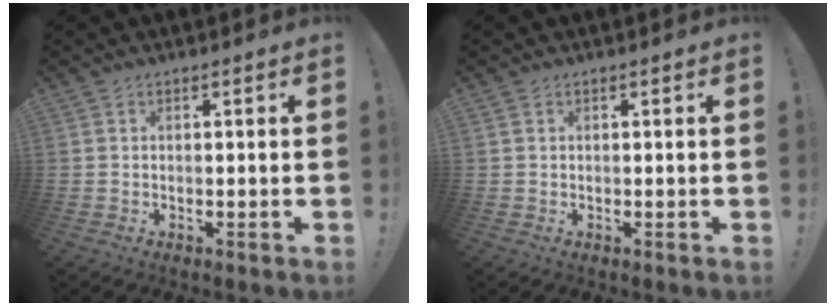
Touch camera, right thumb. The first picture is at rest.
{"total": 0.0}